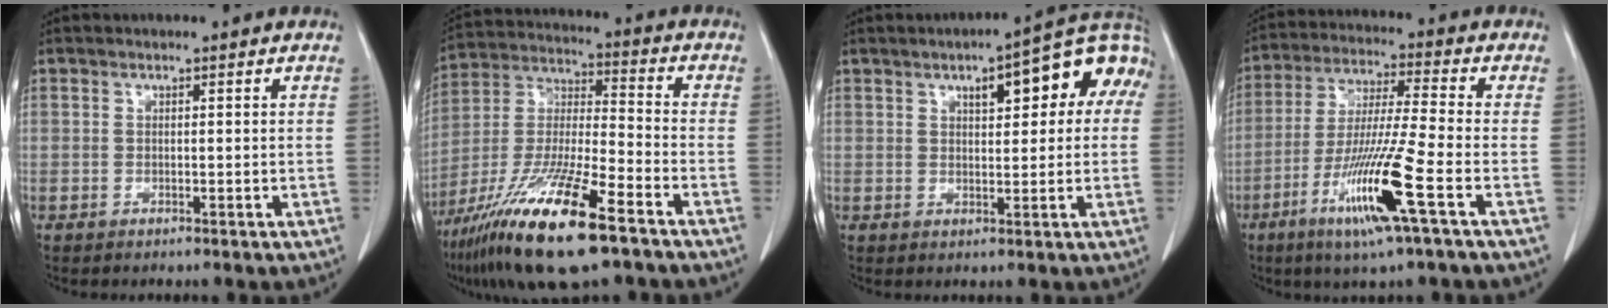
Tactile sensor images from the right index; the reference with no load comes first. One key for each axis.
{"total": 19.8, "fx": -11.8, "fy": 2.5, "fz": 15.6, "tx": -0.321, "ty": -0.042, "tz": -0.215}
{"total": 12.0, "fx": 3.9, "fy": 3.6, "fz": 10.8, "tx": -0.136, "ty": 0.036, "tz": 0.044}
{"total": 13.8, "fx": -5.9, "fy": -0.8, "fz": 12.5, "tx": -0.250, "ty": -0.024, "tz": -0.113}